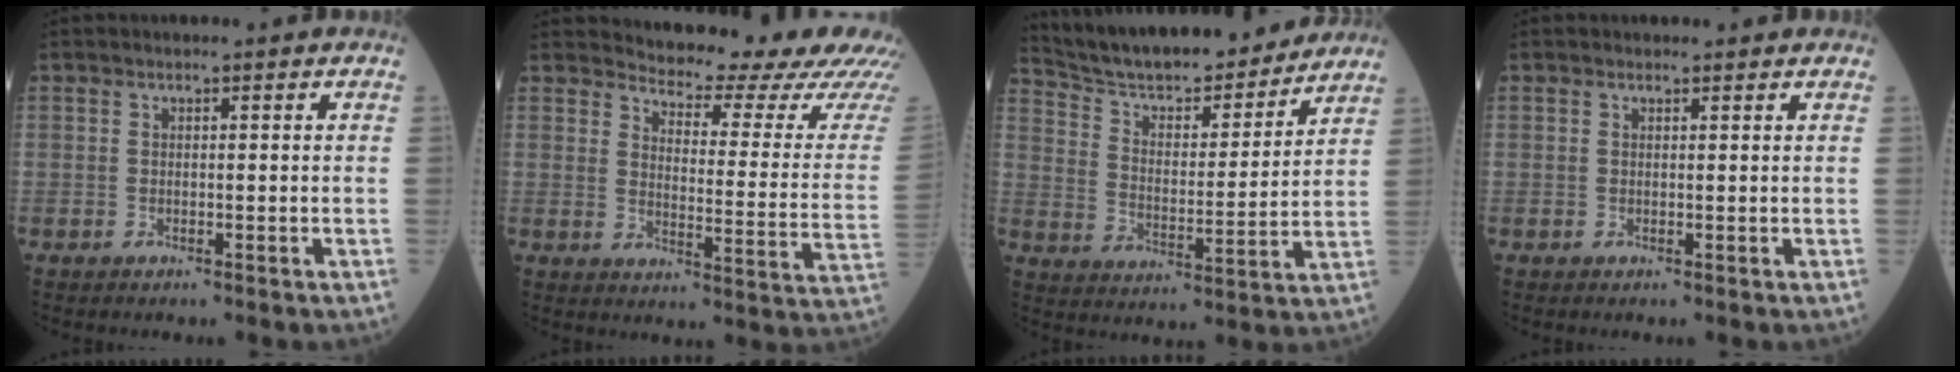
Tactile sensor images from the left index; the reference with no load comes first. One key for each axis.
{"total": 18.1, "fx": 17.5, "fy": 1.7, "fz": 4.4, "tx": -0.049, "ty": -0.102, "tz": 0.188}
{"total": 20.1, "fx": 18.4, "fy": 3.3, "fz": 7.4, "tx": -0.120, "ty": -0.001, "tz": 0.281}
{"total": 0.8, "fx": 0.7, "fy": 0.2, "fz": 0.0, "tx": -0.008, "ty": -0.001, "tz": 0.008}